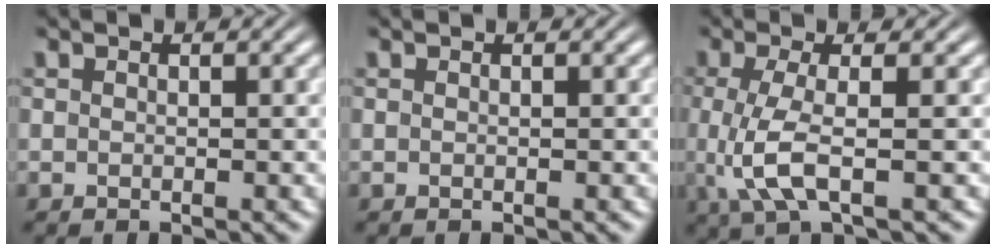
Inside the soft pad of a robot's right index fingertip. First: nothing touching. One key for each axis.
{"total": 0.0}
{"total": 4.6, "fx": -0.7, "fy": 1.5, "fz": 4.3, "tx": -0.108, "ty": -0.017, "tz": -0.001}